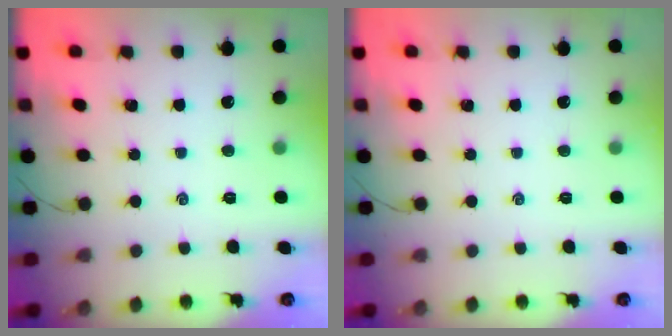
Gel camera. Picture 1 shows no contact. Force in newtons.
{"total": 0.0}